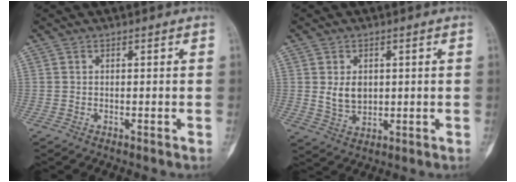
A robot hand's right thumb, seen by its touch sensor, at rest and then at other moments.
{"total": 5.3, "force": [0.9, 3.8, 3.5], "torque": [-0.046, -0.011, 0.026]}